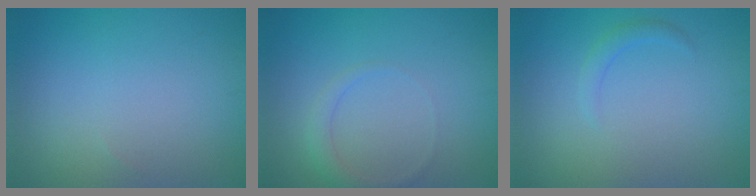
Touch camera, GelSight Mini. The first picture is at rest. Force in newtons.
{"total": 1.5, "press": 1.5, "slide": 0.1}
{"total": 1.1, "press": 1.1, "slide": 0.2}